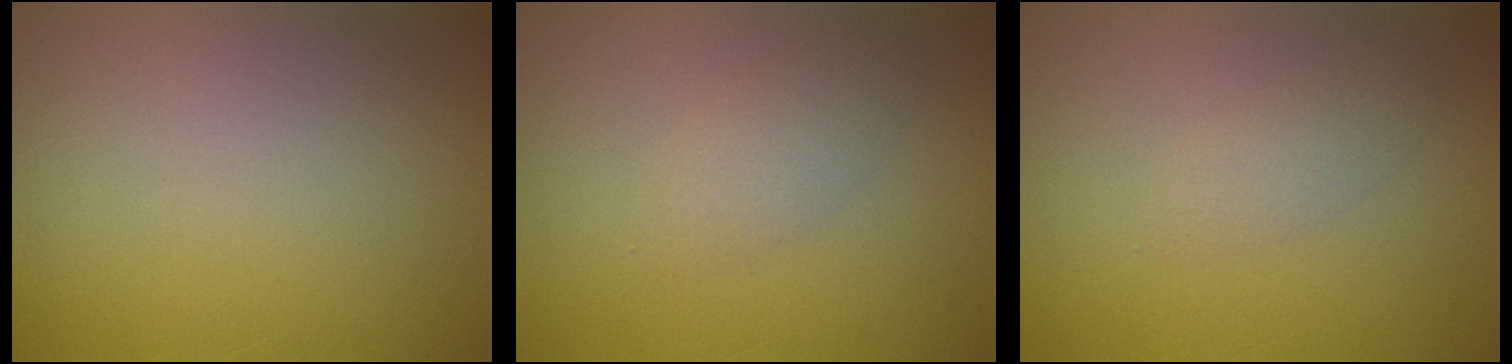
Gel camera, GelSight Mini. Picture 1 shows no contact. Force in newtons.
{"total": 2.1, "press": 2.1, "slide": 0.1}
{"total": 1.4, "press": 1.4, "slide": 0.1}